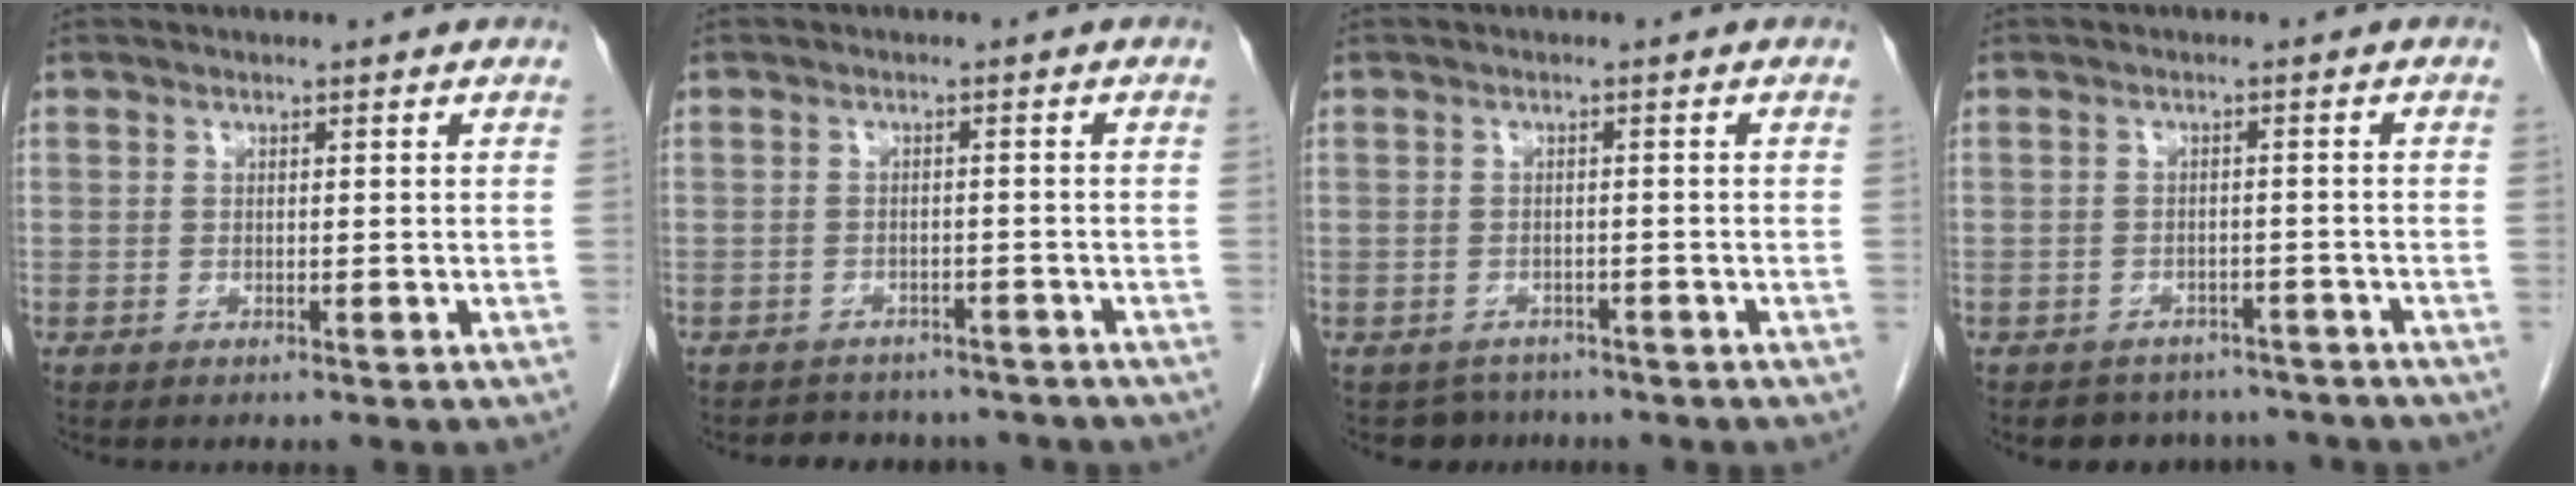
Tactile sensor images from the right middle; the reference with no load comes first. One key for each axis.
{"total": 7.0, "fx": -6.3, "fy": 2.9, "fz": 0.8, "tx": -0.012, "ty": 0.009, "tz": -0.073}
{"total": 3.1, "fx": -2.6, "fy": 1.6, "fz": -0.5, "tx": 0.000, "ty": 0.001, "tz": -0.040}
{"total": 6.5, "fx": -5.7, "fy": 3.1, "fz": 0.2, "tx": 0.003, "ty": 0.012, "tz": -0.067}